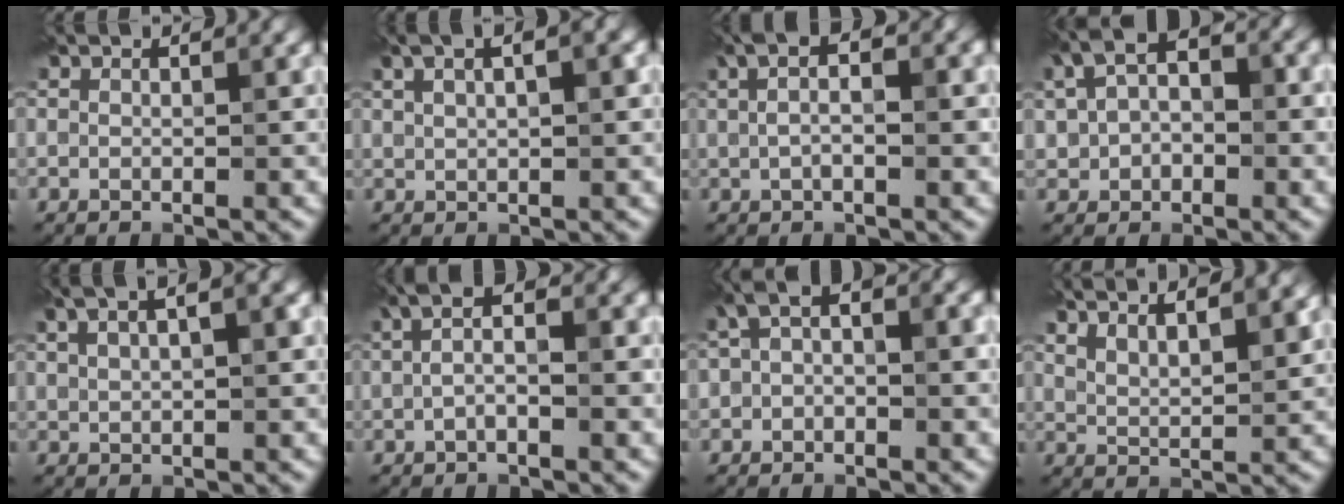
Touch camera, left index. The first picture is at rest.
{"total": 6.3, "force": [2.6, 2.8, 4.9], "torque": [-0.074, 0.023, 0.024]}
{"total": 5.8, "force": [1.5, 2.8, 4.8], "torque": [-0.060, 0.019, -0.002]}
{"total": 6.7, "force": [0.8, 4.6, 4.8], "torque": [-0.088, 0.012, 0.006]}
{"total": 7.2, "force": [3.2, 3.2, 5.6], "torque": [-0.089, 0.027, 0.038]}
{"total": 3.8, "force": [0.1, 1.3, 3.6], "torque": [-0.070, 0.014, -0.011]}
{"total": 4.6, "force": [0.1, 2.9, 3.6], "torque": [-0.052, 0.015, -0.008]}
{"total": 6.7, "force": [5.0, 2.1, 4.0], "torque": [-0.050, 0.024, 0.056]}